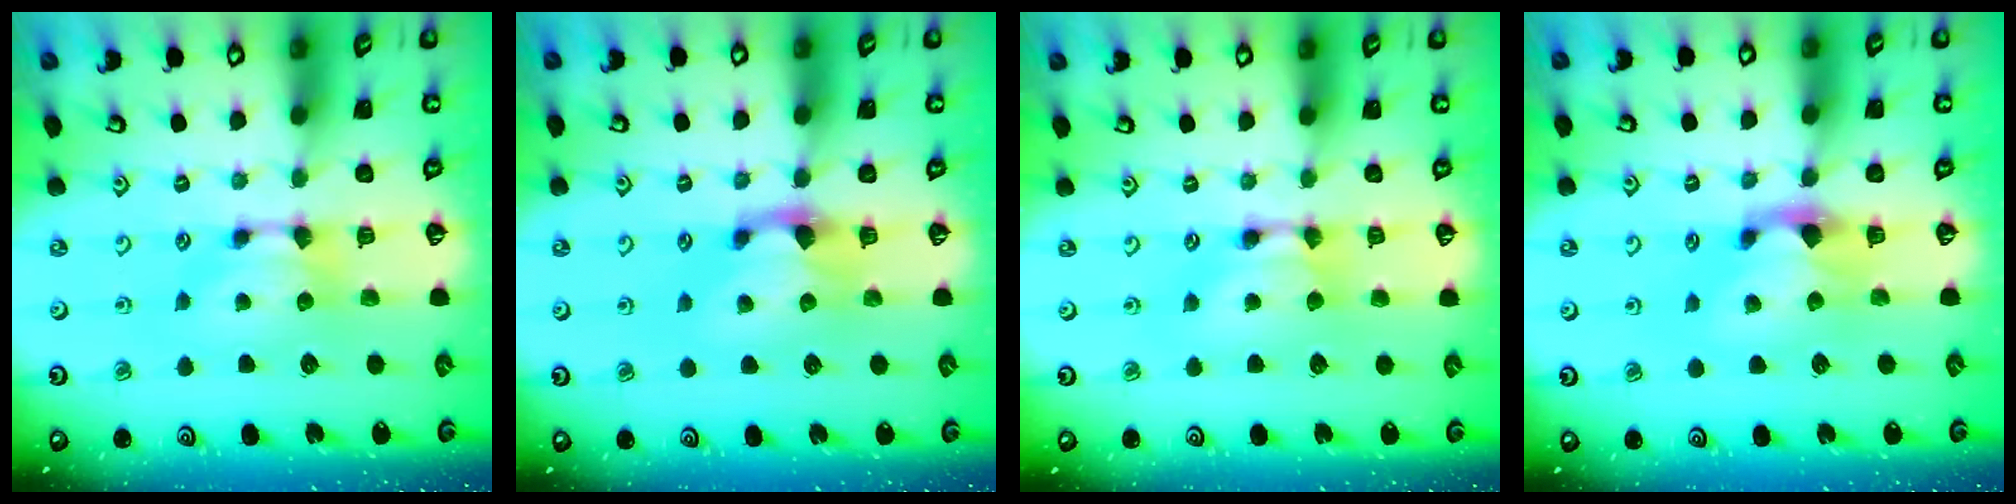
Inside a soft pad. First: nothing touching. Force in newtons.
{"total": 1.4, "press": 0.9, "slide": 1.0}
{"total": 1.6, "press": 1.6, "slide": 0.1}
{"total": 1.8, "press": 1.2, "slide": 1.4}